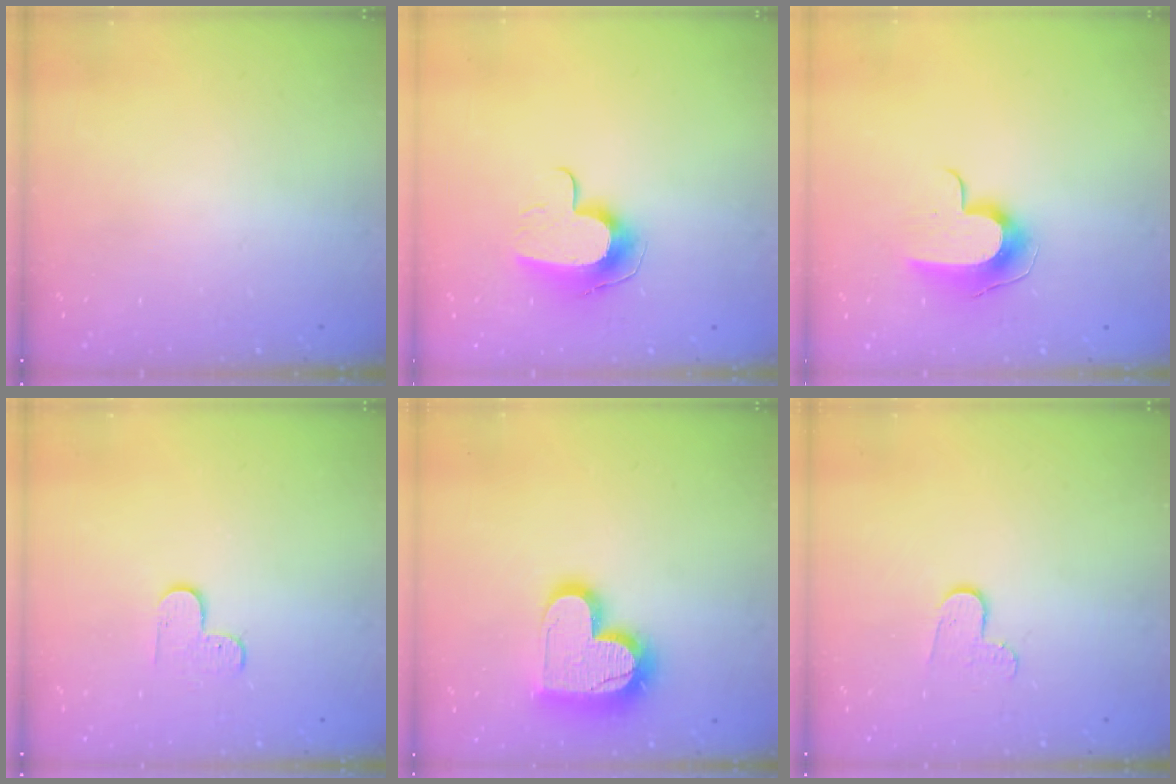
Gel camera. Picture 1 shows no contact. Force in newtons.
{"total": 10.3, "press": 10.3, "slide": 0.4}
{"total": 9.5, "press": 9.5, "slide": 0.4}
{"total": 3.5, "press": 3.5, "slide": 0.4}
{"total": 17.0, "press": 16.9, "slide": 1.3}
{"total": 6.2, "press": 6.1, "slide": 0.5}